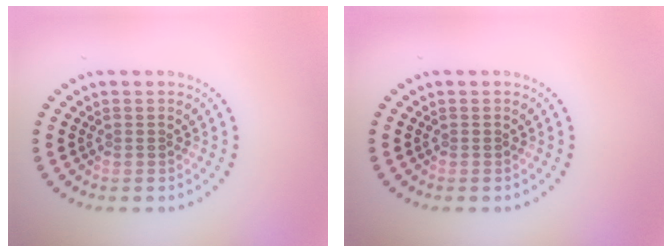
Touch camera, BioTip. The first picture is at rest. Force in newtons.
{"total": 0.0}